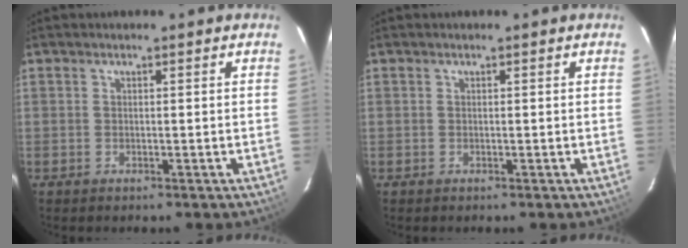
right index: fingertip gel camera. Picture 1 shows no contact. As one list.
[{"total": 0.0}]